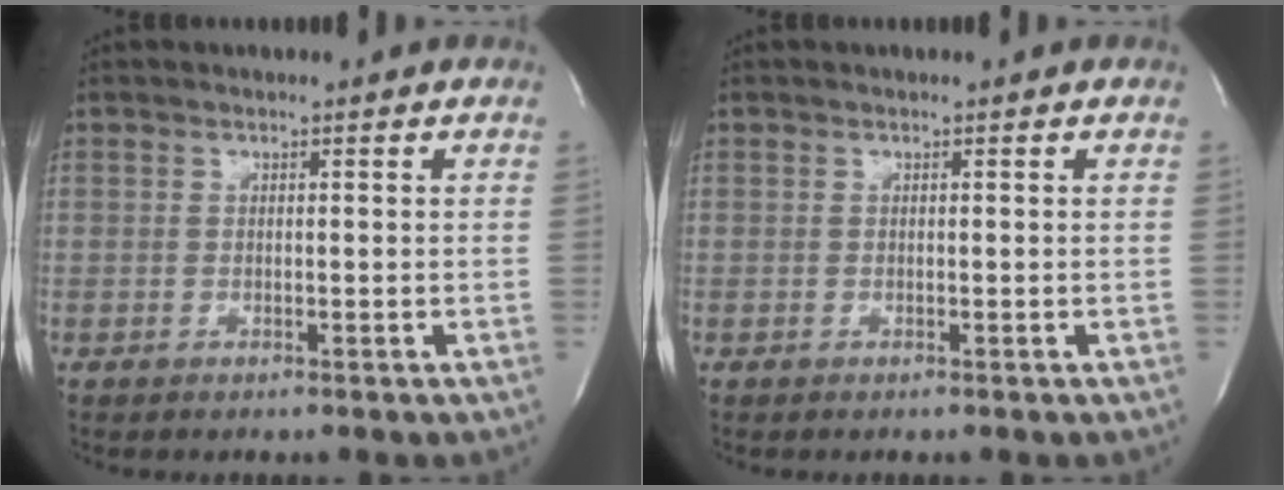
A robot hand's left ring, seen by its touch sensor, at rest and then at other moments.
{"total": 0.0}